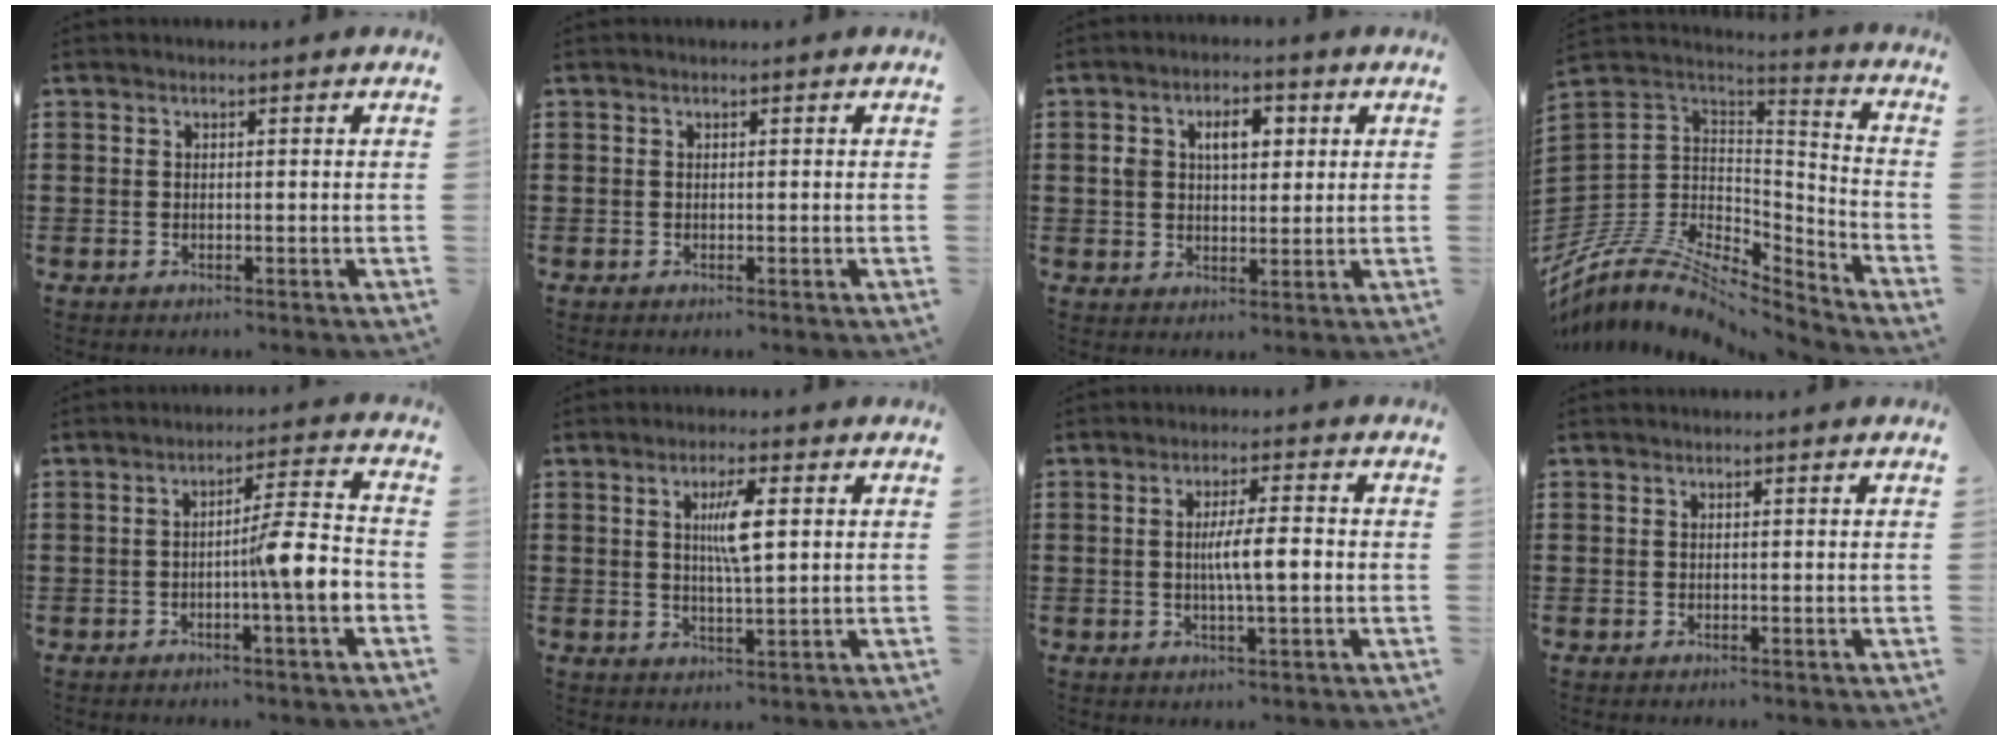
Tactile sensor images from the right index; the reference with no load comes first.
{"total": 0.0}
{"total": 5.0, "force": [1.3, 3.2, 3.6], "torque": [-0.065, 0.011, 0.014]}
{"total": 8.2, "force": [-6.0, 4.5, 3.4], "torque": [-0.094, -0.003, -0.123]}
{"total": 7.8, "force": [-2.0, 1.0, 7.5], "torque": [-0.110, -0.002, -0.039]}
{"total": 5.2, "force": [1.3, 1.0, 4.9], "torque": [-0.099, 0.005, 0.018]}
{"total": 5.5, "force": [-0.3, 0.7, 5.5], "torque": [-0.095, 0.000, -0.008]}
{"total": 0.0}